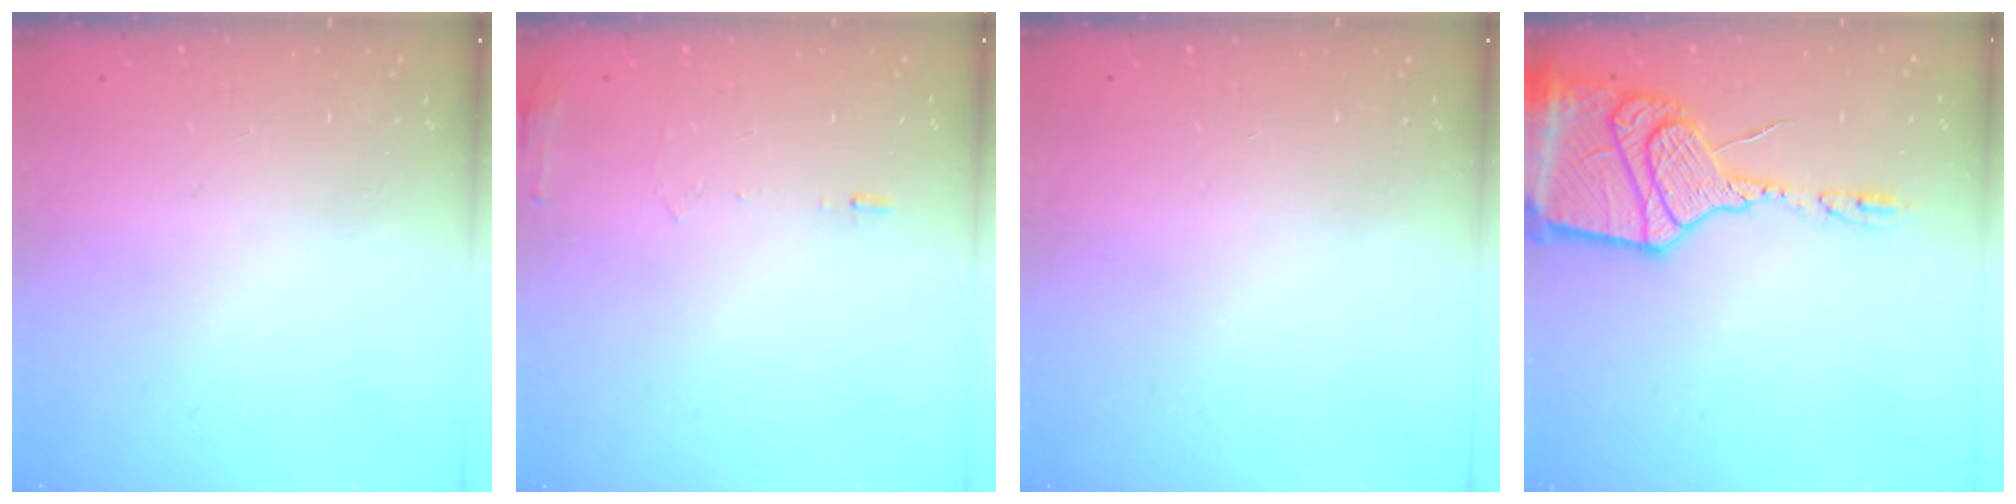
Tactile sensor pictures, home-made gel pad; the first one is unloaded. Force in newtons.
{"total": 6.4, "press": 6.2, "slide": 1.5}
{"total": 0.0}
{"total": 24.1, "press": 21.5, "slide": 10.8}